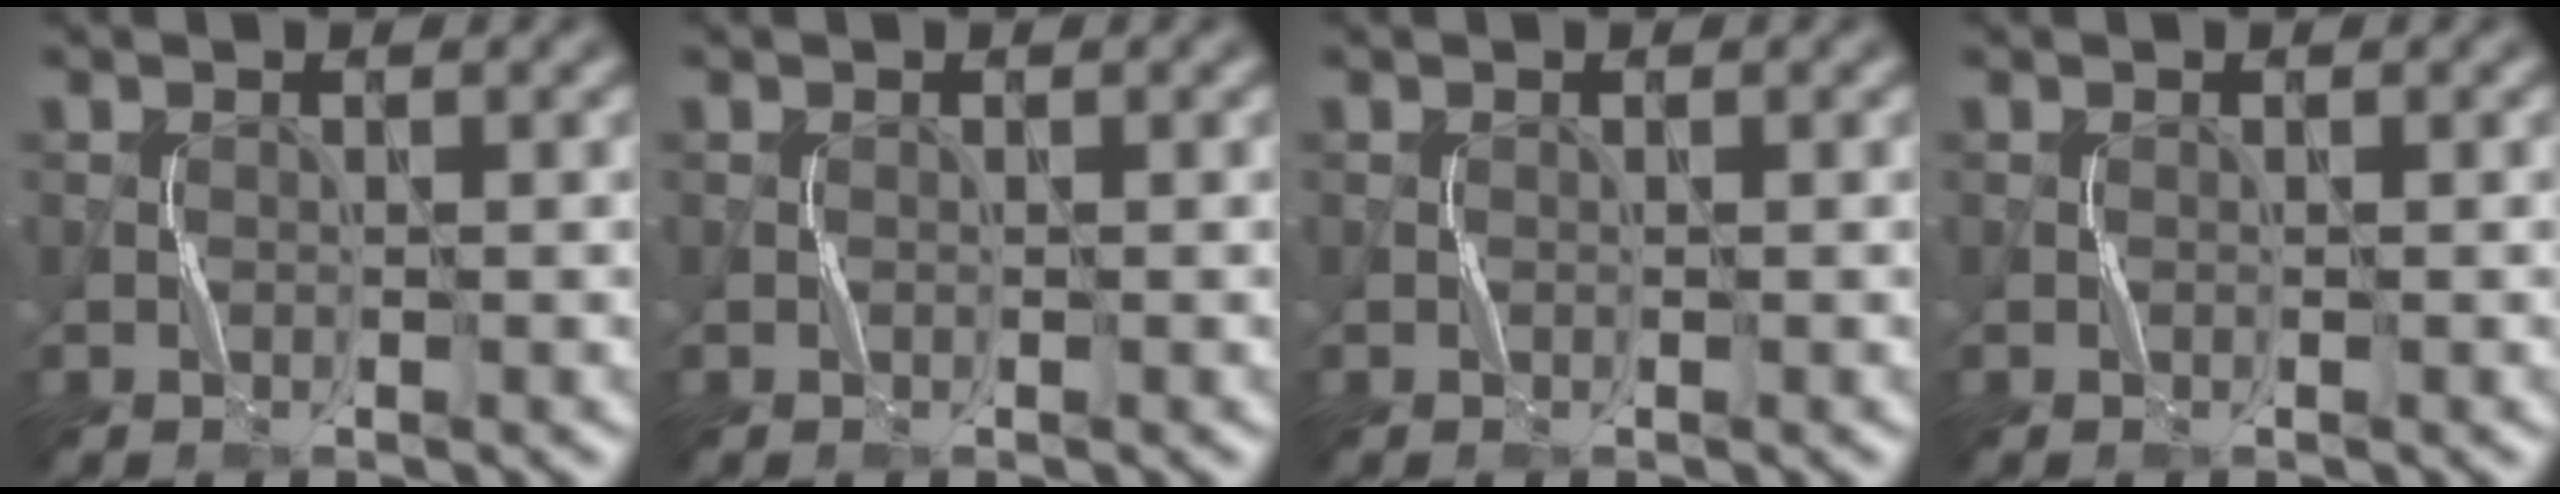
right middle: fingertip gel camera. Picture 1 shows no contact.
{"total": 0.0}
{"total": 0.0}
{"total": 0.0}